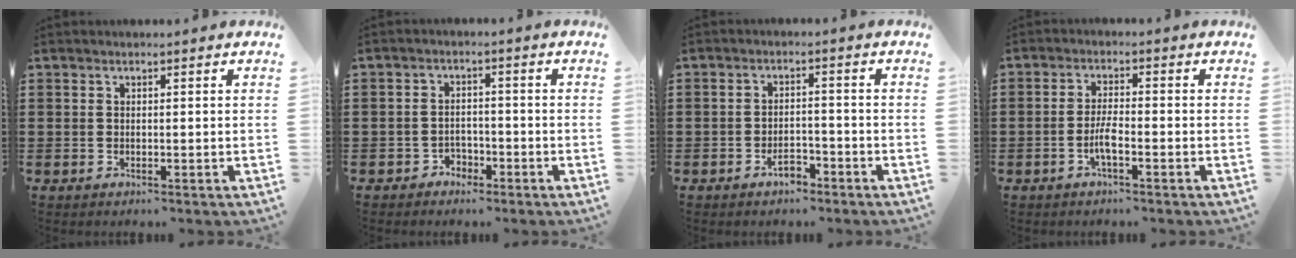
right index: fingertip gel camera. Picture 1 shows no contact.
{"total": 2.5, "force": [-1.8, 1.7, 0.1], "torque": [-0.013, 0.004, -0.042]}
{"total": 3.4, "force": [-2.4, 1.5, 1.8], "torque": [-0.033, 0.007, -0.047]}
{"total": 3.4, "force": [-1.4, 0.5, 3.1], "torque": [-0.069, -0.006, -0.029]}